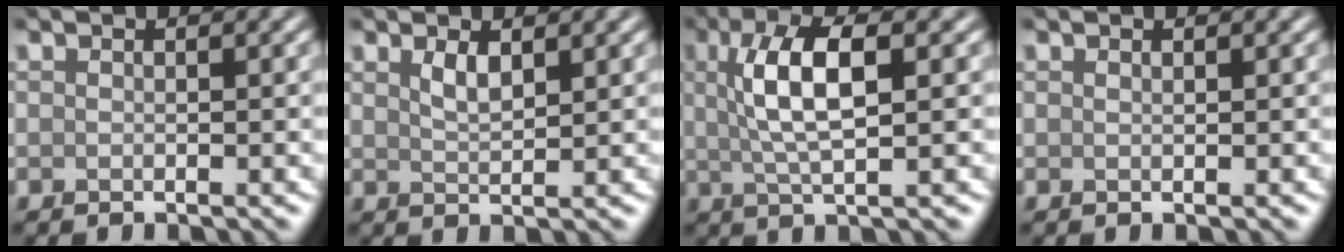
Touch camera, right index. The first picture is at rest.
{"total": 1.7, "force": [1.1, 0.5, 1.2], "torque": [-0.025, -0.002, 0.023]}
{"total": 6.1, "force": [1.3, 1.9, 5.6], "torque": [-0.107, 0.010, 0.024]}
{"total": 0.0}